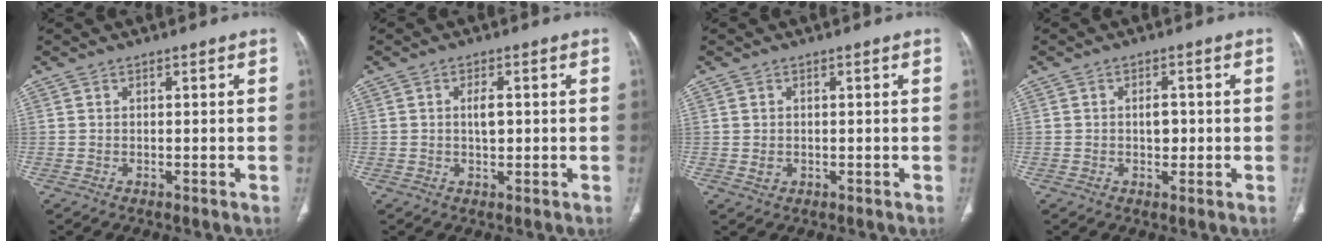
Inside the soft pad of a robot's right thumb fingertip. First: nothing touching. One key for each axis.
{"total": 2.8, "fx": 0.2, "fy": 1.4, "fz": 2.4, "tx": -0.041, "ty": 0.001, "tz": 0.004}
{"total": 1.5, "fx": -0.1, "fy": 1.3, "fz": 0.8, "tx": -0.013, "ty": 0.000, "tz": 0.004}
{"total": 2.8, "fx": -0.1, "fy": 1.9, "fz": 2.1, "tx": -0.020, "ty": 0.003, "tz": -0.001}